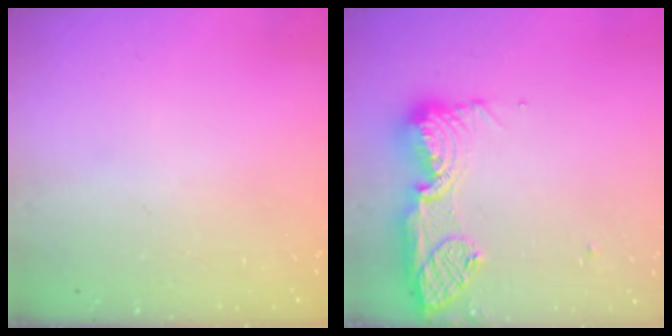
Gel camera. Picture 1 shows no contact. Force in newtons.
{"total": 17.6, "press": 16.5, "slide": 6.2}